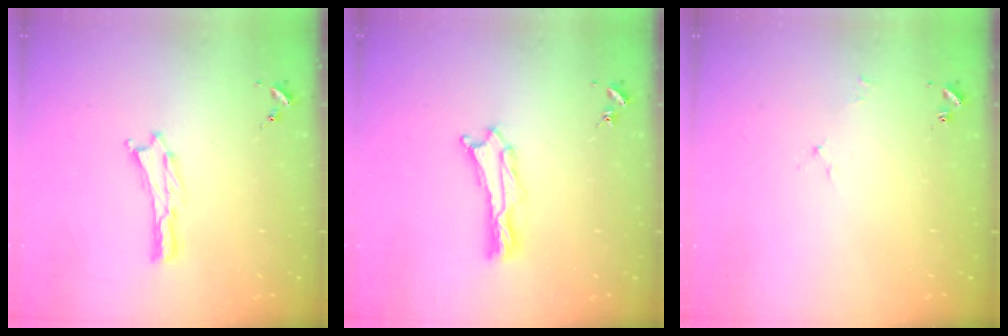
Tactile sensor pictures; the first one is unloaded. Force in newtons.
{"total": 1.2, "press": 1.2, "slide": 0.2}
{"total": 1.7, "press": 1.6, "slide": 0.3}